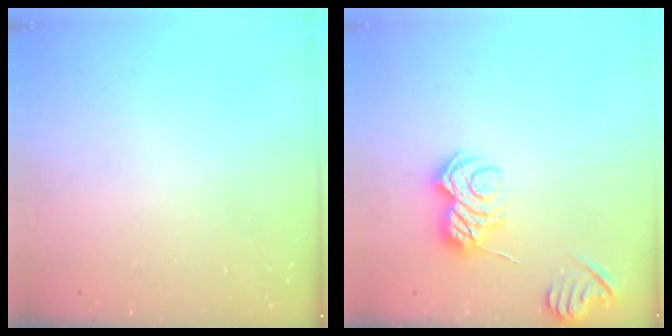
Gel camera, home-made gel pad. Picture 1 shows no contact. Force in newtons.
{"total": 8.0, "press": 8.0, "slide": 0.7}